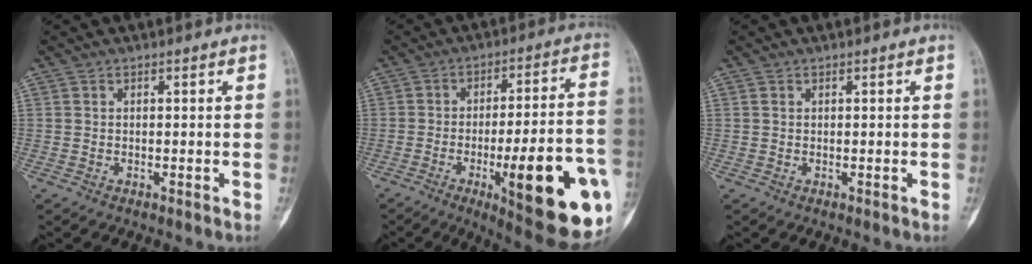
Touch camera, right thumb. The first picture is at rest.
{"total": 23.7, "force": [-7.5, 5.6, 21.8], "torque": [-0.257, 0.010, -0.091]}
{"total": 0.0}